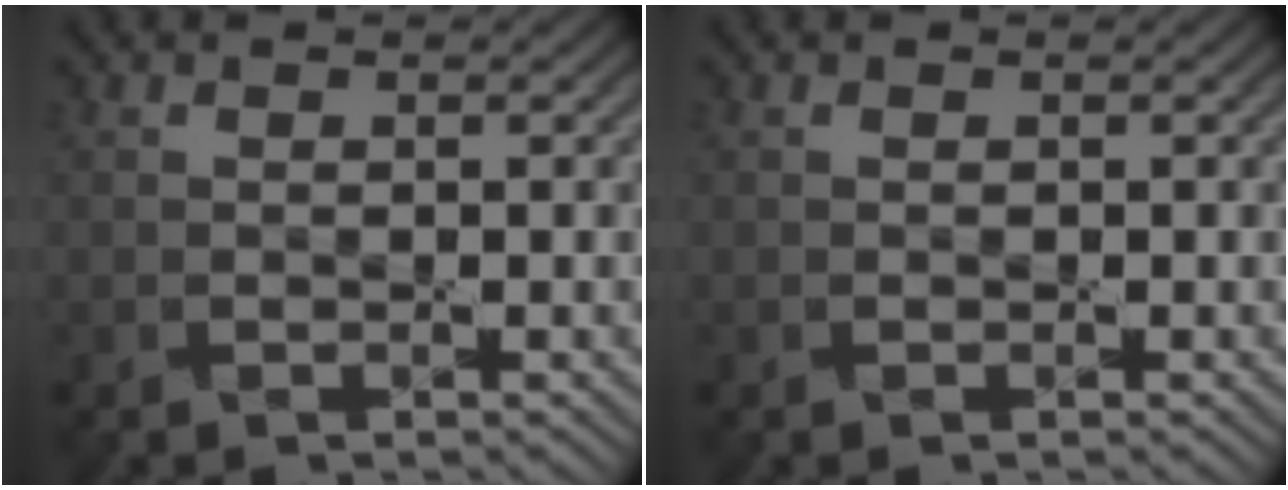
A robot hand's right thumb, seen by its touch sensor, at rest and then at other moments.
{"total": 0.0}